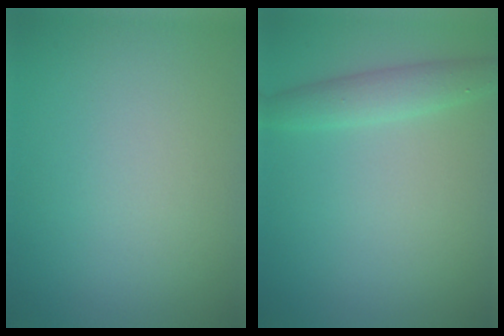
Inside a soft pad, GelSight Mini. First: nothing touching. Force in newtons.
{"total": 1.9, "press": 1.9, "slide": 0.1}